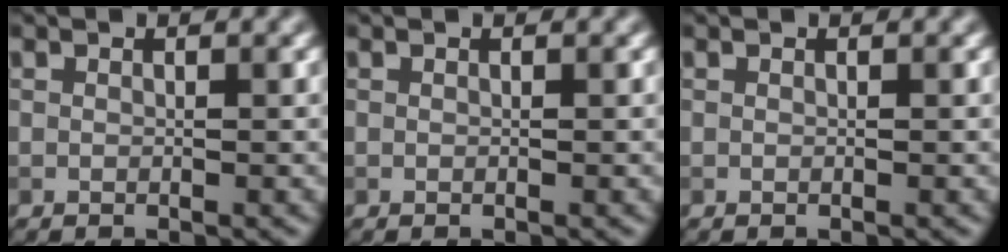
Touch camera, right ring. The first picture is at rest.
{"total": 0.0}
{"total": 0.0}